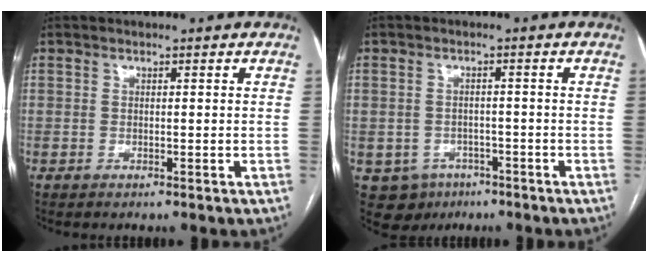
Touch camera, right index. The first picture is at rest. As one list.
[{"total": 6.1, "force": [-2.9, 5.3, 1.1], "torque": [-0.020, 0.006, -0.034]}]